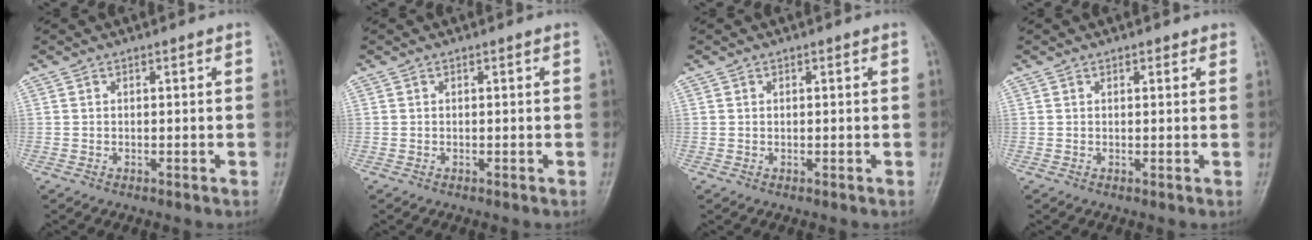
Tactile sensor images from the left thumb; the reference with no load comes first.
{"total": 0.0}
{"total": 0.0}
{"total": 1.2, "force": [0.9, 0.7, 0.6], "torque": [-0.002, -0.004, 0.007]}